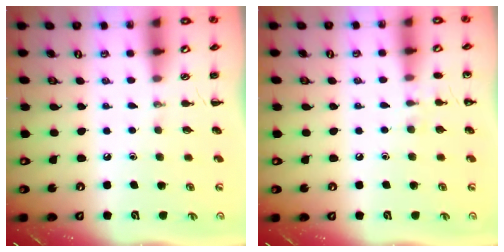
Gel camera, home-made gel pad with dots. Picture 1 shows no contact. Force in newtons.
{"total": 5.6, "press": 5.4, "slide": 1.6}